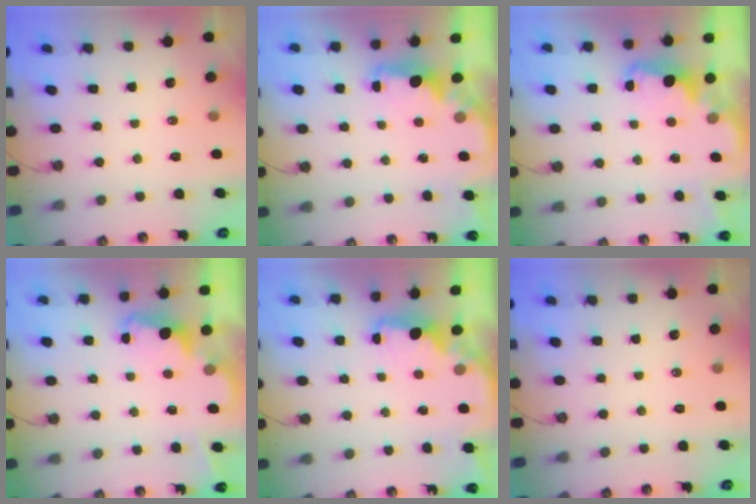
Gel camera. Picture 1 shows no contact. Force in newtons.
{"total": 2.2, "press": 2.1, "slide": 0.8}
{"total": 2.4, "press": 2.4, "slide": 0.6}
{"total": 2.3, "press": 2.3, "slide": 0.5}
{"total": 2.0, "press": 1.9, "slide": 0.6}
{"total": 0.0}